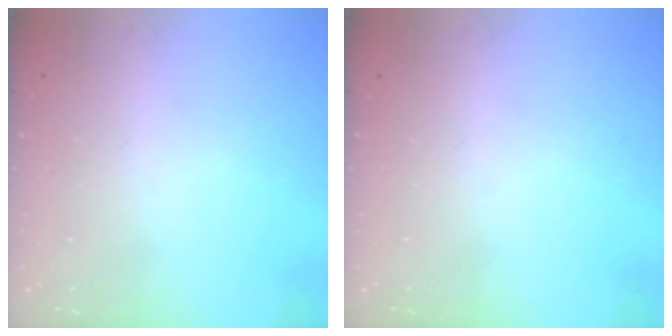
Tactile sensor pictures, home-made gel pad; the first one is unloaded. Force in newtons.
{"total": 0.0}